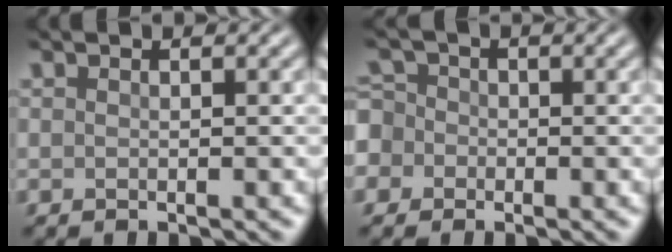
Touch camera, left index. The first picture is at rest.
{"total": 5.7, "force": [-2.2, 5.0, 1.8], "torque": [-0.045, 0.010, -0.068]}